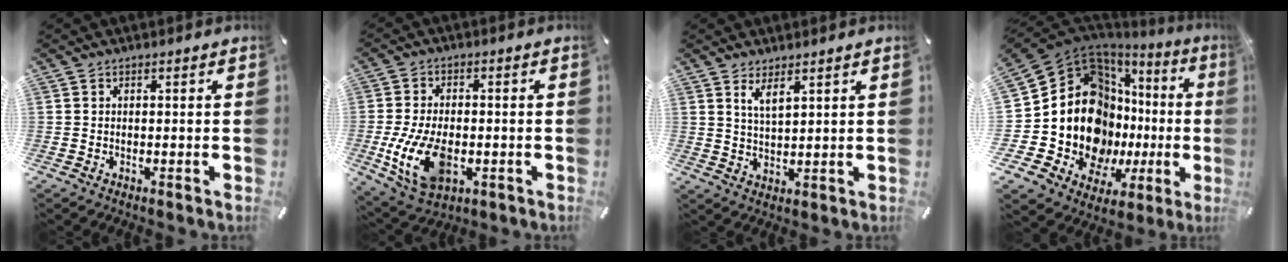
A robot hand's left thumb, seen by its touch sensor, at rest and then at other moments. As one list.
[{"total": 13.5, "force": [-2.9, 8.4, 10.1], "torque": [-0.215, -0.005, -0.049]}, {"total": 4.1, "force": [3.0, 1.1, 2.5], "torque": [-0.055, -0.010, 0.054]}, {"total": 19.6, "force": [-1.1, 14.1, 13.6], "torque": [-0.232, -0.058, -0.002]}]